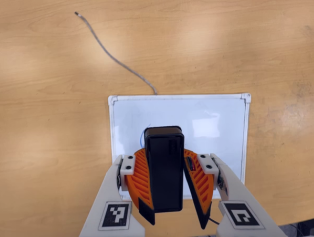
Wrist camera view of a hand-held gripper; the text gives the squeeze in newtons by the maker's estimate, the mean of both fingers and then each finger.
{"total": 8.0, "left": 8.9, "right": 7.2}